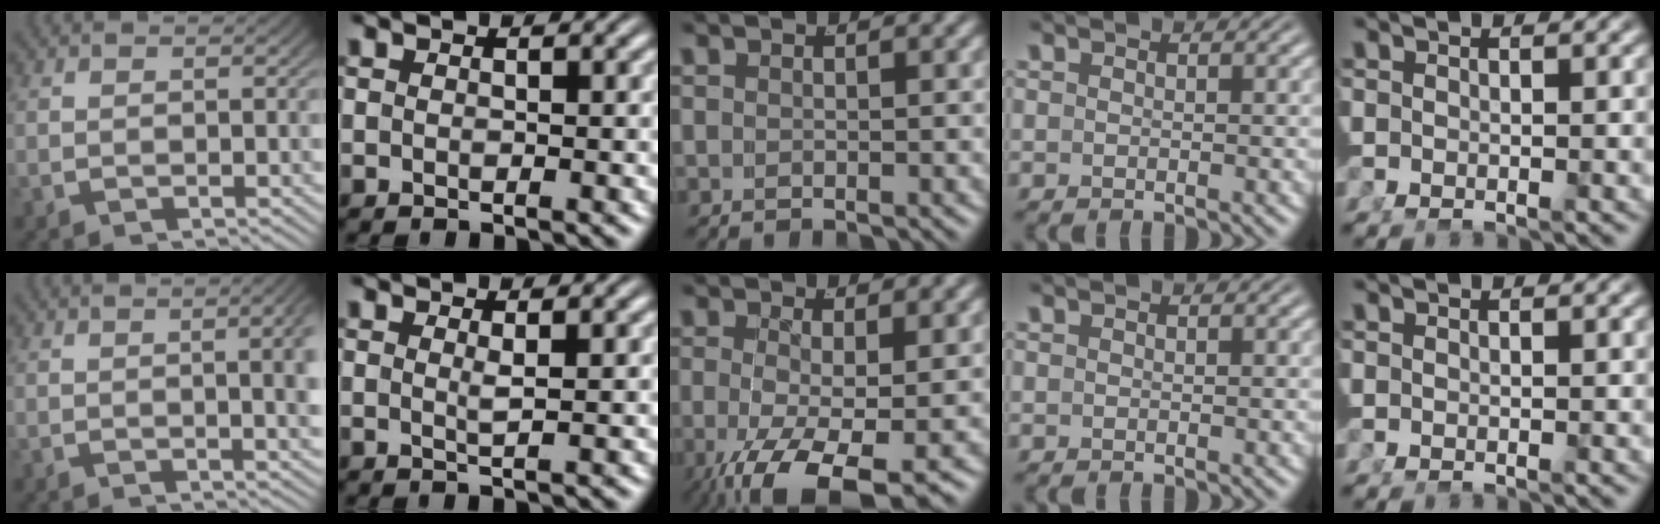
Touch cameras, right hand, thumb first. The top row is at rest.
{"thumb": {"total": 5.2, "force": [0.6, 1.8, 4.9], "torque": [-0.043, 0.007, 0.005]}, "index": {"total": 0.9, "force": [0.4, -0.4, 0.7], "torque": [-0.014, -0.008, 0.010]}, "middle": {"total": 8.6, "force": [-4.7, 3.5, 6.3], "torque": [-0.135, -0.055, -0.047]}}